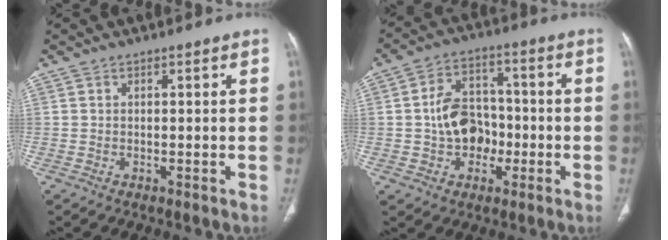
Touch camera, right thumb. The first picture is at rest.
{"total": 10.5, "force": [-1.7, 8.1, 6.4], "torque": [-0.074, 0.031, -0.032]}